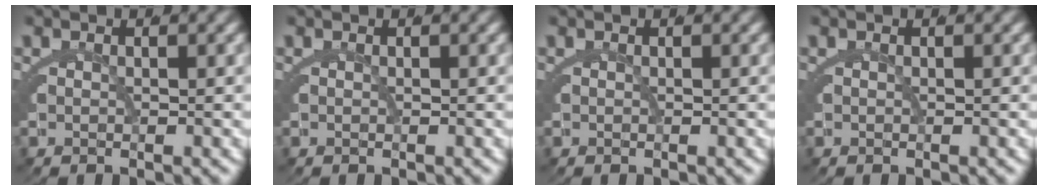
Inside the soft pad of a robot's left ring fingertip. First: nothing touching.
{"total": 0.0}
{"total": 0.0}
{"total": 0.0}